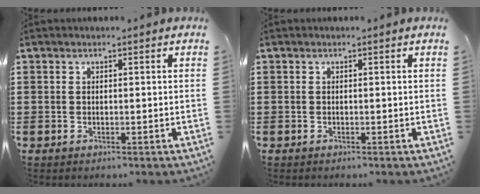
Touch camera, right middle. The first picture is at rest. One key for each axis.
{"total": 0.0}